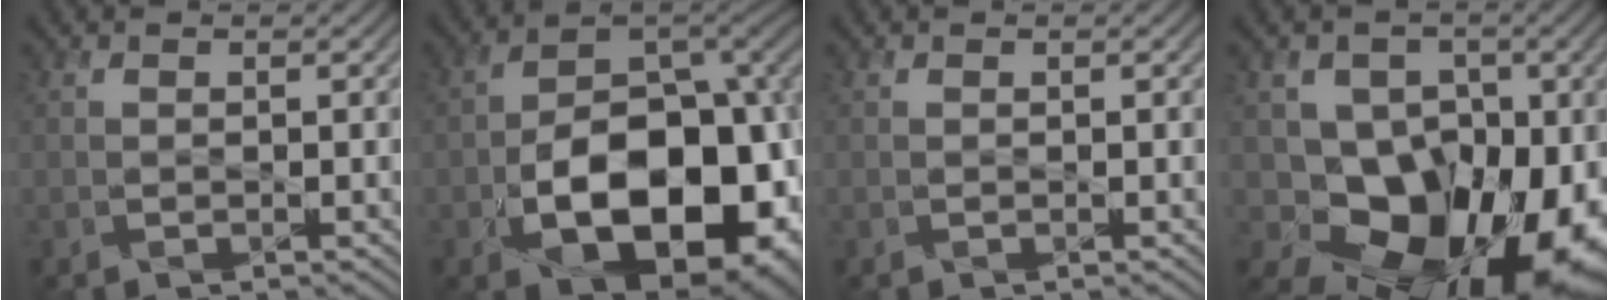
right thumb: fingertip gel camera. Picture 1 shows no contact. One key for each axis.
{"total": 18.9, "fx": -5.7, "fy": 11.8, "fz": 13.7, "tx": -0.202, "ty": -0.044, "tz": -0.076}
{"total": 0.0}
{"total": 15.2, "fx": -2.4, "fy": 11.5, "fz": 9.7, "tx": -0.131, "ty": -0.029, "tz": -0.044}